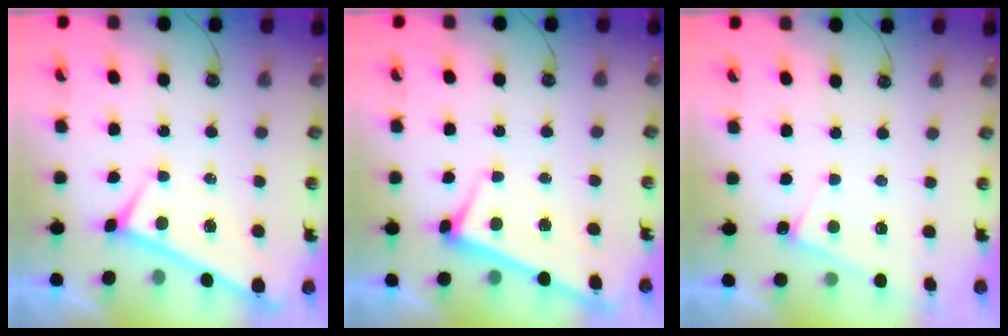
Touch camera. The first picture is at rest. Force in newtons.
{"total": 2.8, "press": 2.8, "slide": 0.5}
{"total": 4.9, "press": 4.9, "slide": 0.3}